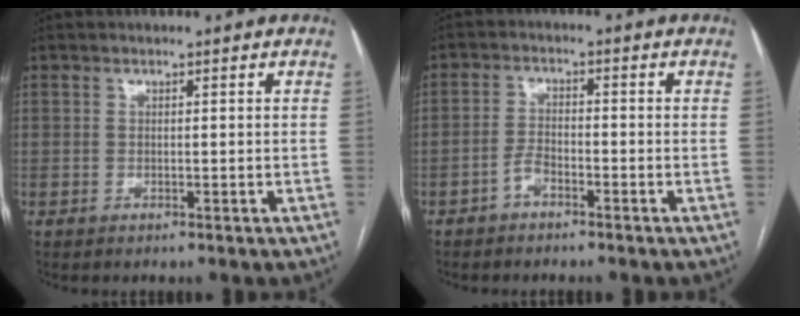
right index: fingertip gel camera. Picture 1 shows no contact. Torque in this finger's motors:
{"motor_torque": [0.01, -0.16, 0.00, 0.00]}